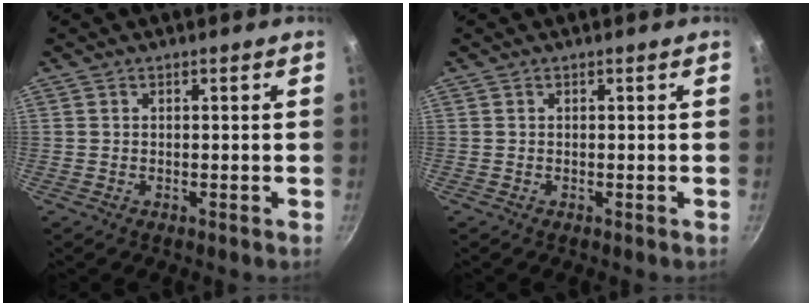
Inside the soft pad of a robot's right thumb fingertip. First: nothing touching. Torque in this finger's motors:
{"motor_torque": [0.00, 0.00, 0.00, 0.00, 0.00]}